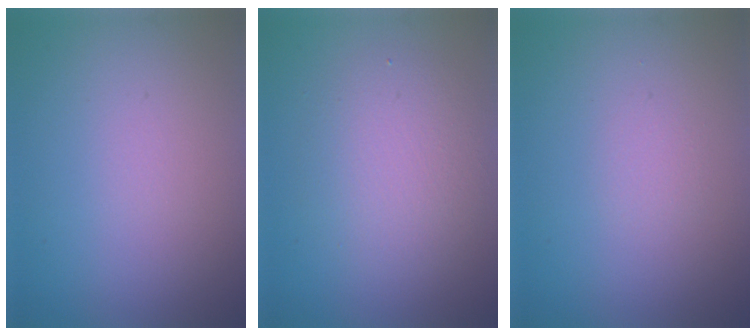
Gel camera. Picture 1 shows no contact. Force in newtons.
{"total": 3.8, "press": 3.8, "slide": 0.1}
{"total": 0.6, "press": 0.6, "slide": 0.1}